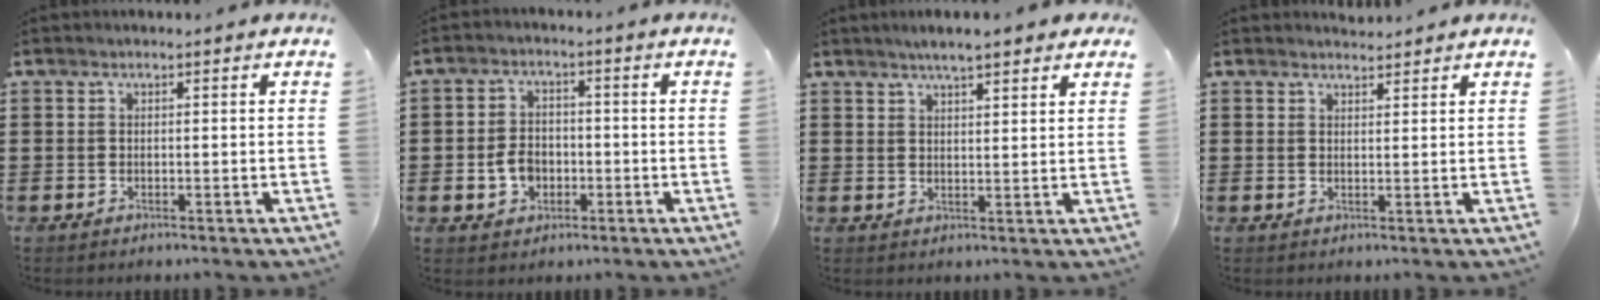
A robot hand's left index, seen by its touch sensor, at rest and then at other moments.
{"total": 4.3, "force": [-1.2, 3.3, 2.5], "torque": [-0.059, 0.002, -0.026]}
{"total": 3.7, "force": [3.1, 0.5, 2.0], "torque": [-0.046, 0.002, 0.055]}
{"total": 1.8, "force": [1.8, 0.1, 0.1], "torque": [-0.007, 0.000, 0.035]}